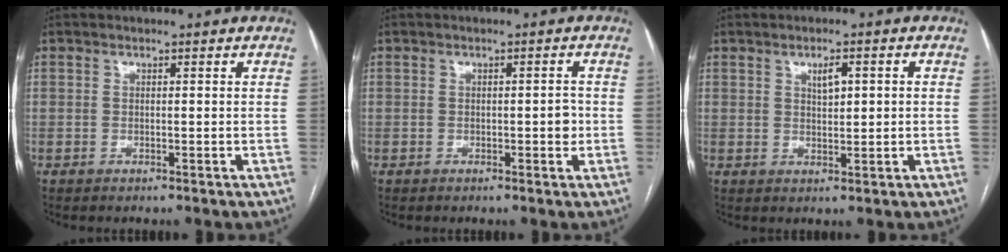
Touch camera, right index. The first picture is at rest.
{"total": 2.0, "force": [-0.3, 0.7, 1.8], "torque": [-0.023, 0.001, -0.002]}
{"total": 2.8, "force": [0.9, 1.0, 2.5], "torque": [-0.043, 0.000, 0.016]}